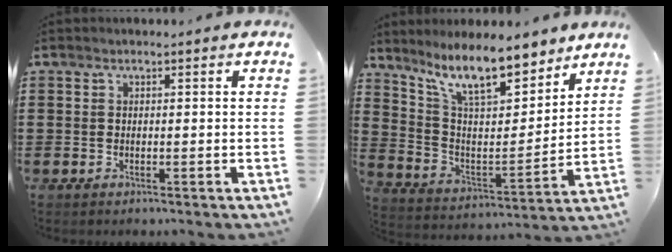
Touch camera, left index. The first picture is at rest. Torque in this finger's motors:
{"motor_torque": [2.14, 0.00, 0.67, 0.21]}